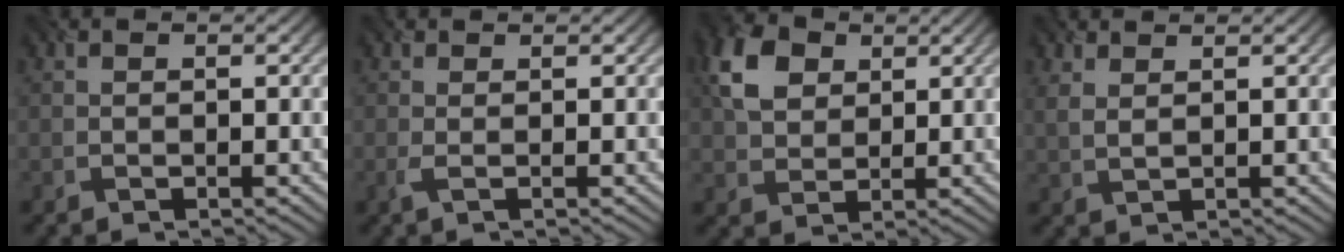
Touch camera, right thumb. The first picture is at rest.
{"total": 0.7, "force": [0.3, -0.4, 0.5], "torque": [-0.020, 0.000, 0.000]}
{"total": 6.6, "force": [2.7, 4.7, 3.6], "torque": [-0.097, 0.007, 0.045]}
{"total": 2.1, "force": [1.9, 0.1, 0.8], "torque": [-0.027, 0.000, 0.036]}